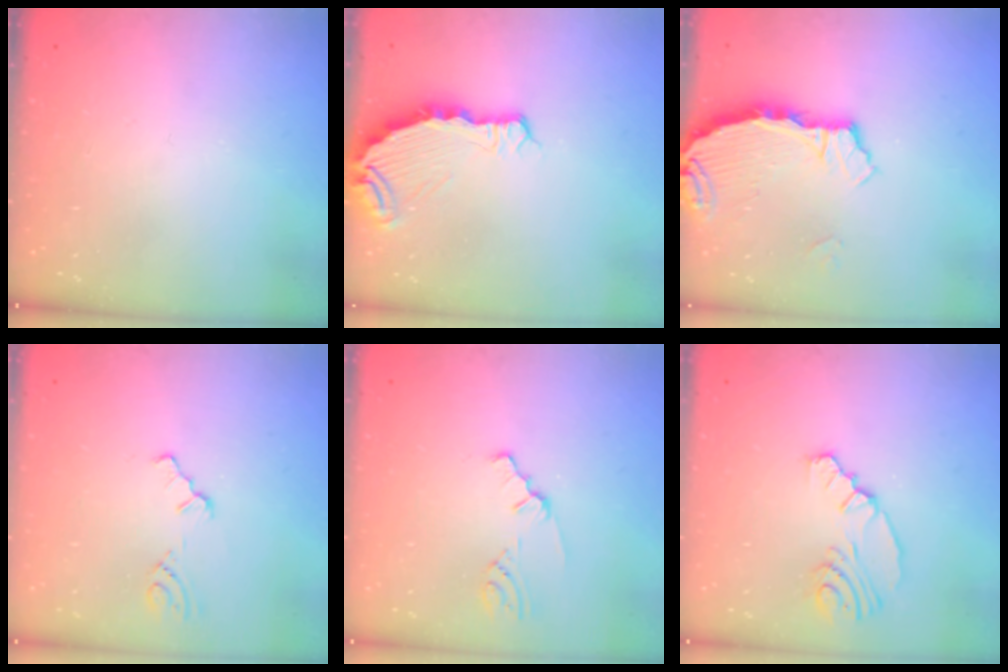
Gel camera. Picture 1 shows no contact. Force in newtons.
{"total": 8.7, "press": 7.0, "slide": 5.2}
{"total": 3.3, "press": 3.3, "slide": 0.4}
{"total": 1.9, "press": 1.9, "slide": 0.3}
{"total": 1.5, "press": 1.5, "slide": 0.3}
{"total": 5.9, "press": 4.0, "slide": 4.3}